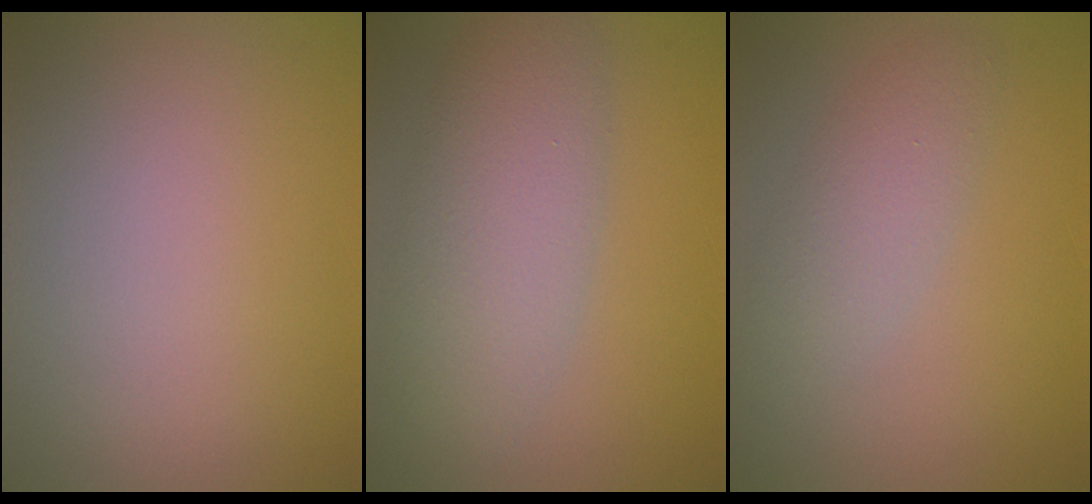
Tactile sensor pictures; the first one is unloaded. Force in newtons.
{"total": 5.3, "press": 5.3, "slide": 0.4}
{"total": 2.8, "press": 2.8, "slide": 0.1}